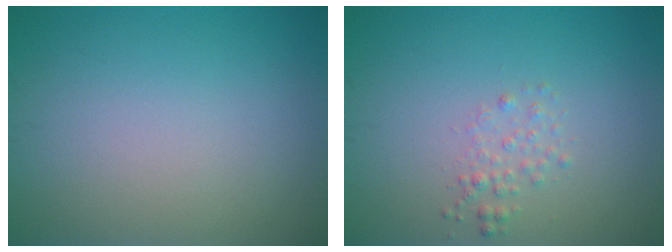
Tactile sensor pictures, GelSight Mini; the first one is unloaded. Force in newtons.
{"total": 1.3, "press": 1.3, "slide": 0.1}